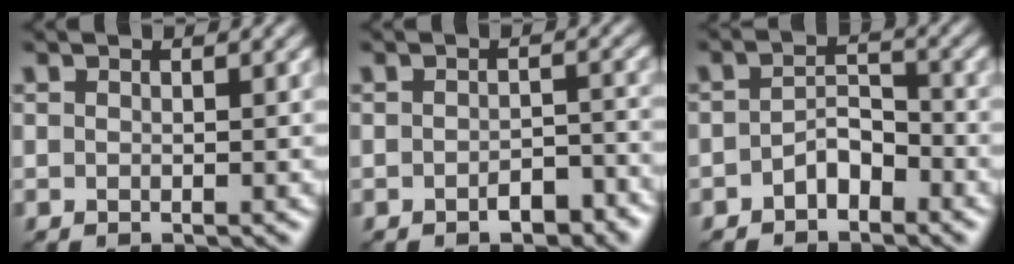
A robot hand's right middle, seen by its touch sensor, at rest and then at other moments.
{"total": 2.6, "force": [-1.5, 1.3, 1.7], "torque": [-0.026, 0.003, -0.021]}
{"total": 2.5, "force": [-1.5, 1.3, 1.5], "torque": [-0.027, 0.010, -0.029]}